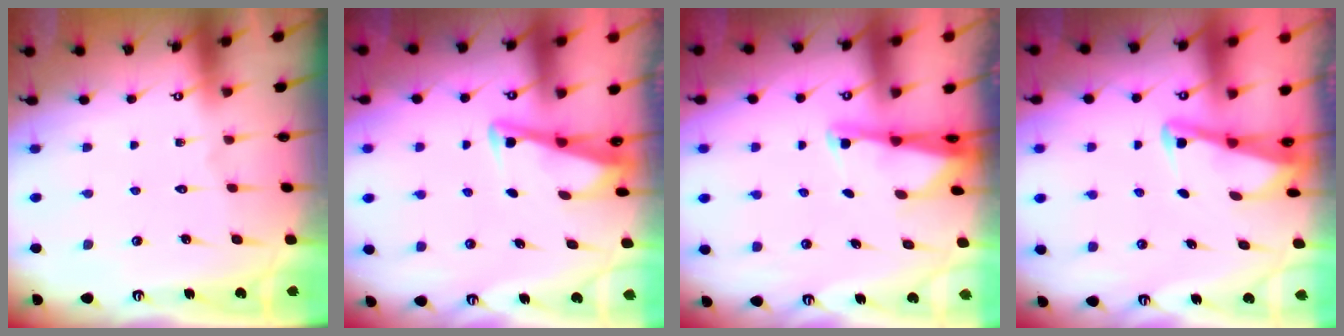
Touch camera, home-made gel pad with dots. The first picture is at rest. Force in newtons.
{"total": 3.5, "press": 3.5, "slide": 0.4}
{"total": 2.9, "press": 2.8, "slide": 0.5}
{"total": 3.0, "press": 3.0, "slide": 0.4}